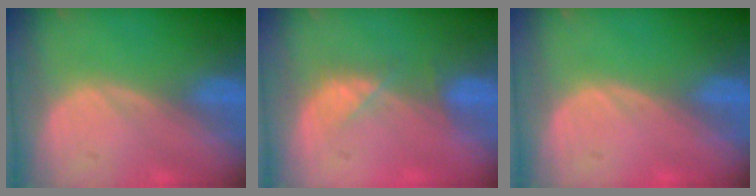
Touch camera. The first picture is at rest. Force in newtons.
{"total": 2.9, "press": 2.9, "slide": 0.7}
{"total": 0.0}